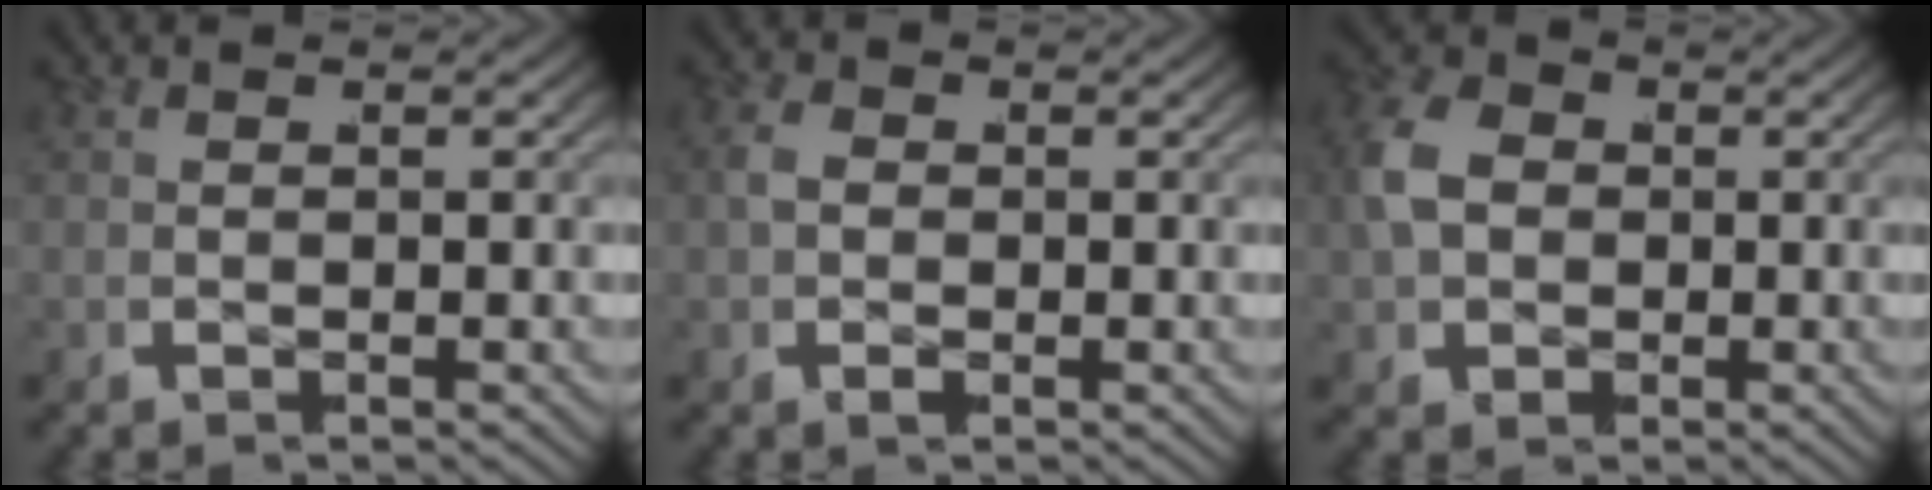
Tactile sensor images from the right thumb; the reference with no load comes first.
{"total": 2.3, "force": [0.0, 1.8, 1.4], "torque": [-0.034, -0.004, 0.003]}
{"total": 6.9, "force": [0.5, 5.6, 3.9], "torque": [-0.105, -0.018, 0.020]}